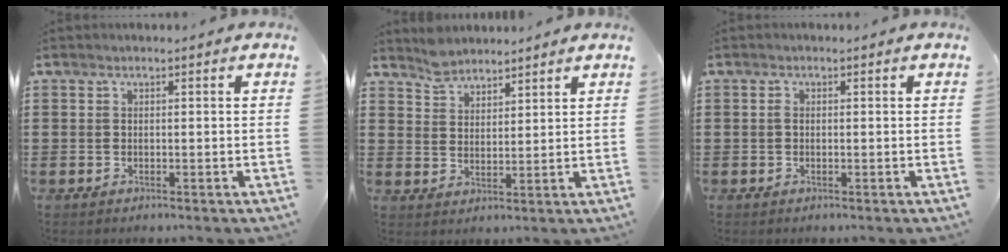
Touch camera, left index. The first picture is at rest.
{"total": 3.9, "force": [3.7, 1.3, -0.2], "torque": [-0.009, -0.005, 0.072]}
{"total": 0.7, "force": [-0.1, 0.4, 0.5], "torque": [-0.014, 0.000, -0.002]}